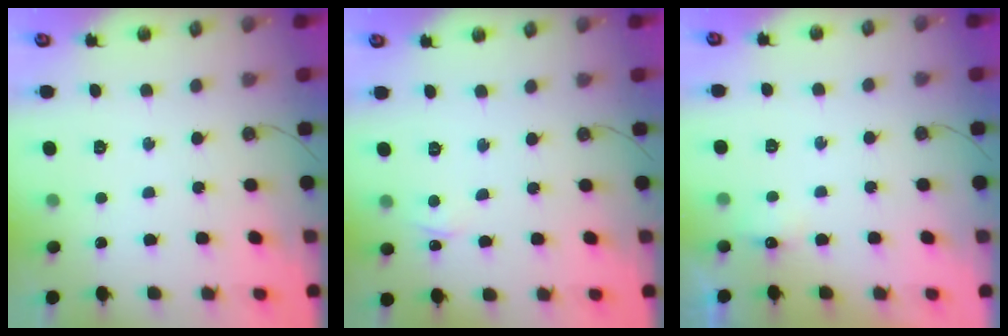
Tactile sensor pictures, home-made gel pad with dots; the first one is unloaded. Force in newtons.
{"total": 2.4, "press": 2.4, "slide": 0.3}
{"total": 3.9, "press": 3.8, "slide": 0.6}